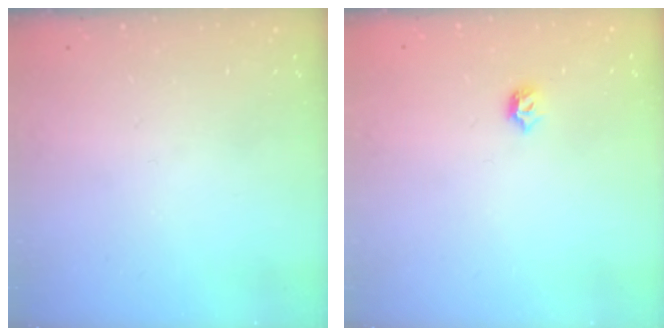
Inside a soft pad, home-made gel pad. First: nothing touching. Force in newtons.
{"total": 4.8, "press": 4.7, "slide": 1.0}